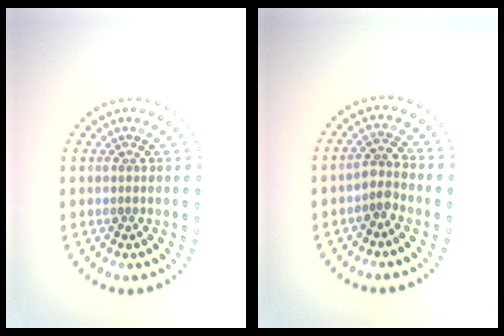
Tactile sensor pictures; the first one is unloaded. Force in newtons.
{"total": 2.0, "press": 1.5, "slide": 1.2}